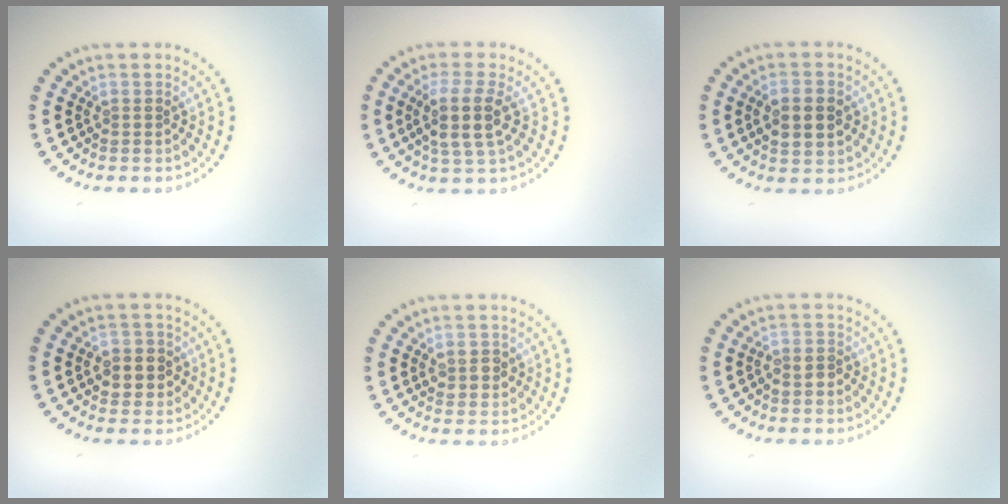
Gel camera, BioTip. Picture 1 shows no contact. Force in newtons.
{"total": 3.8, "press": 3.2, "slide": 2.0}
{"total": 4.5, "press": 4.5, "slide": 0.5}
{"total": 2.8, "press": 2.7, "slide": 0.7}
{"total": 1.9, "press": 1.9, "slide": 0.3}
{"total": 1.2, "press": 1.0, "slide": 0.6}